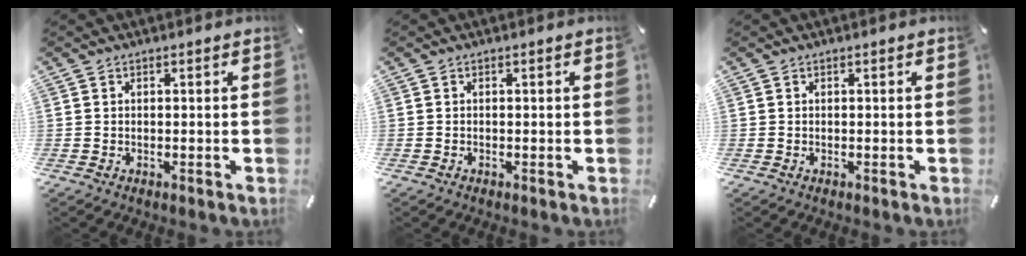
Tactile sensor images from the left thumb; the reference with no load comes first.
{"total": 0.0}
{"total": 0.0}